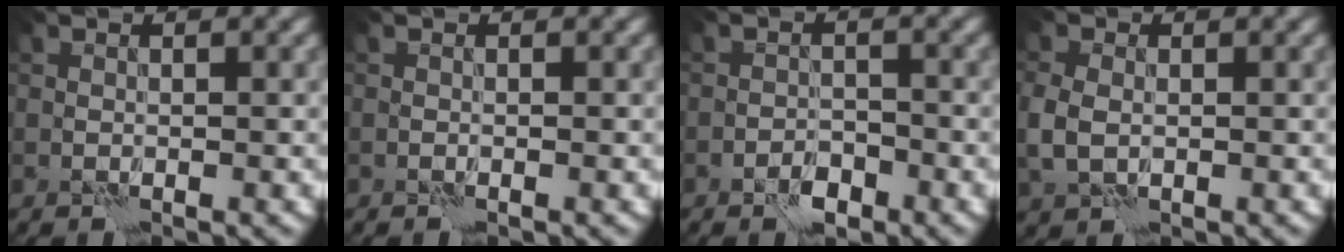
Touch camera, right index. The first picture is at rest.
{"total": 0.0}
{"total": 2.0, "force": [-1.4, 1.1, 1.0], "torque": [-0.012, 0.004, -0.025]}
{"total": 3.1, "force": [-0.4, 2.3, 2.1], "torque": [-0.057, -0.002, -0.013]}